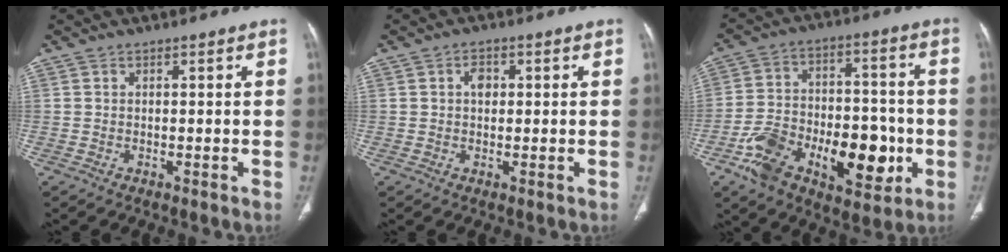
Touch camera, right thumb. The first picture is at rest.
{"total": 2.3, "force": [0.5, 1.6, 1.5], "torque": [-0.019, 0.004, 0.005]}
{"total": 21.0, "force": [-7.4, 11.5, 16.0], "torque": [-0.236, 0.035, -0.107]}